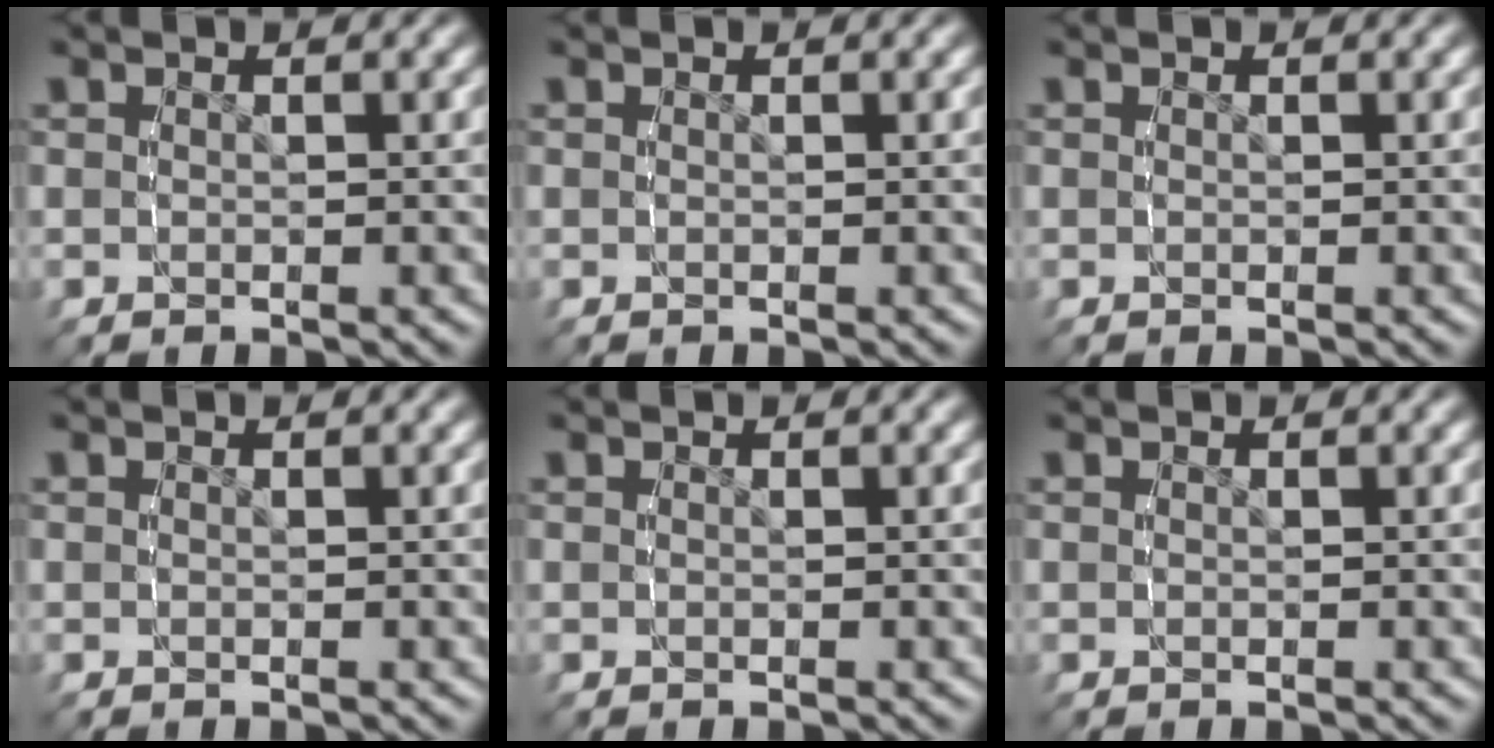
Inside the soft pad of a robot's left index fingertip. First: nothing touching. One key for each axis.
{"total": 0.0}
{"total": 0.0}
{"total": 0.0}
{"total": 0.0}
{"total": 0.0}